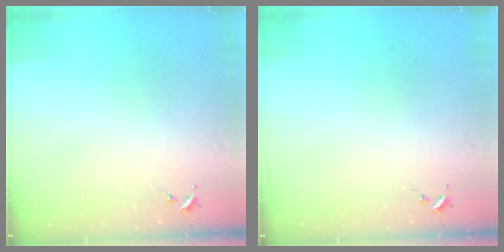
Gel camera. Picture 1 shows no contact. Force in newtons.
{"total": 0.0}